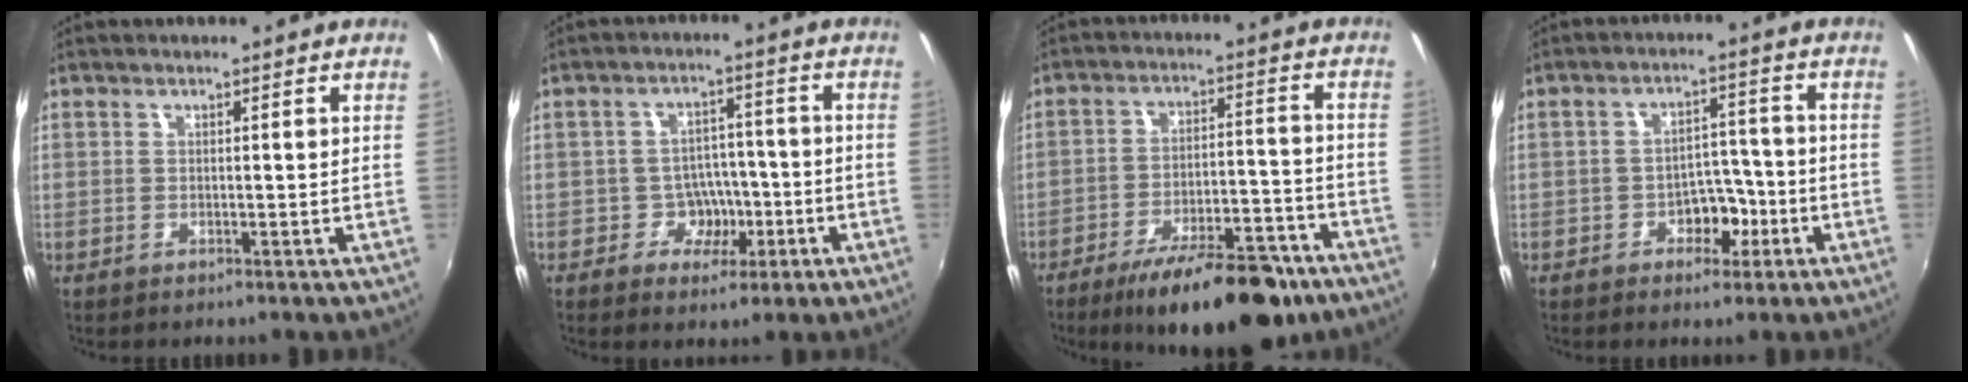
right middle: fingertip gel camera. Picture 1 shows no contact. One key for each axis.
{"total": 5.1, "fx": -1.5, "fy": 4.5, "fz": 1.9, "tx": -0.036, "ty": 0.012, "tz": -0.014}
{"total": 19.7, "fx": -14.5, "fy": 6.2, "fz": 11.8, "tx": -0.187, "ty": -0.017, "tz": -0.204}
{"total": 5.3, "fx": -2.6, "fy": 3.8, "fz": 2.7, "tx": -0.043, "ty": 0.012, "tz": -0.034}